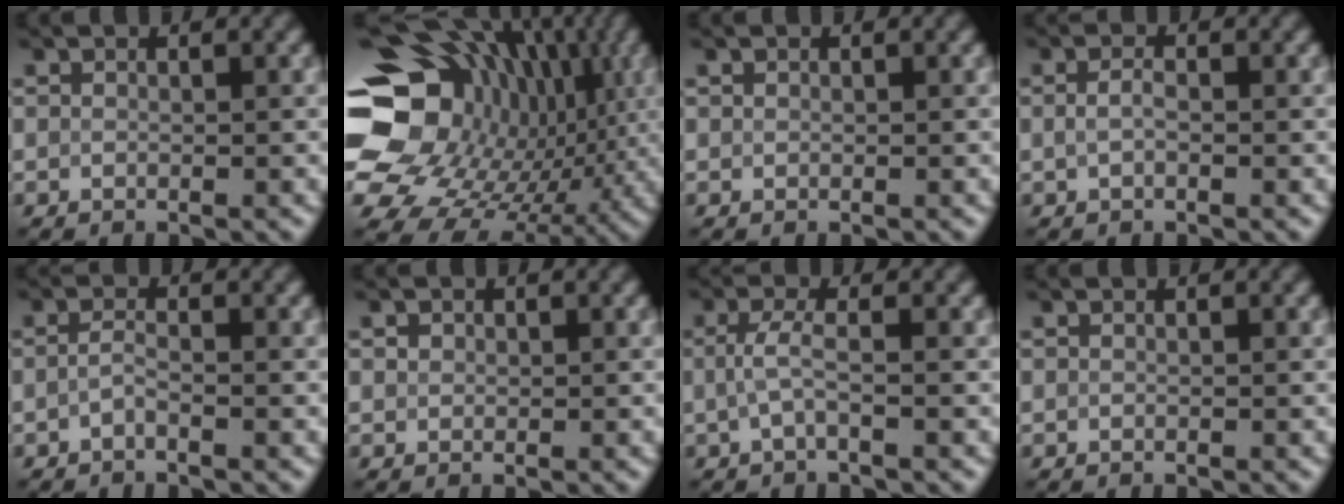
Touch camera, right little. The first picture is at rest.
{"total": 20.6, "force": [0.9, 17.1, 11.5], "torque": [-0.224, -0.028, 0.031]}
{"total": 0.0}
{"total": 1.2, "force": [-0.1, 0.6, 1.0], "torque": [-0.025, 0.002, -0.003]}
{"total": 1.1, "force": [-0.6, 0.2, 0.9], "torque": [-0.020, 0.000, -0.014]}
{"total": 0.7, "force": [0.3, 0.6, 0.2], "torque": [0.001, -0.002, 0.005]}
{"total": 1.8, "force": [-0.2, 0.4, 1.8], "torque": [-0.042, 0.001, -0.004]}
{"total": 0.0}